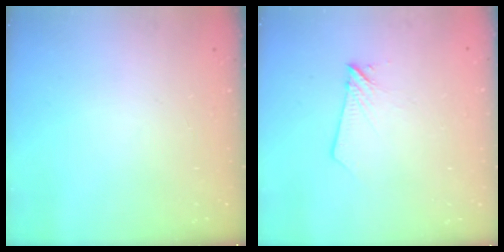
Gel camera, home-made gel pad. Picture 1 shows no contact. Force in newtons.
{"total": 6.4, "press": 6.4, "slide": 0.6}